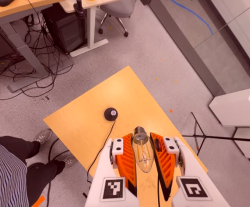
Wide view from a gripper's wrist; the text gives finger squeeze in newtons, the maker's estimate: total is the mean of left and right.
{"total": 24.0, "left": 25.8, "right": 22.2}